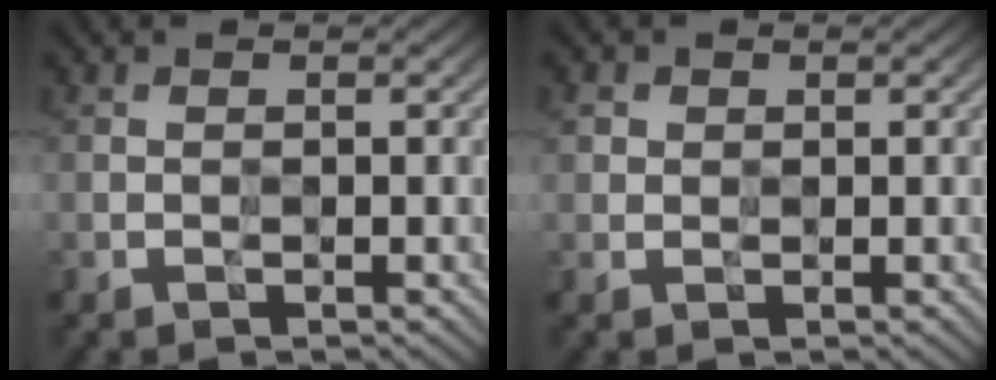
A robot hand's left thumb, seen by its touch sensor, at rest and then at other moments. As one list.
[{"total": 1.4, "force": [0.6, 1.2, 0.3], "torque": [-0.007, 0.000, 0.011]}]